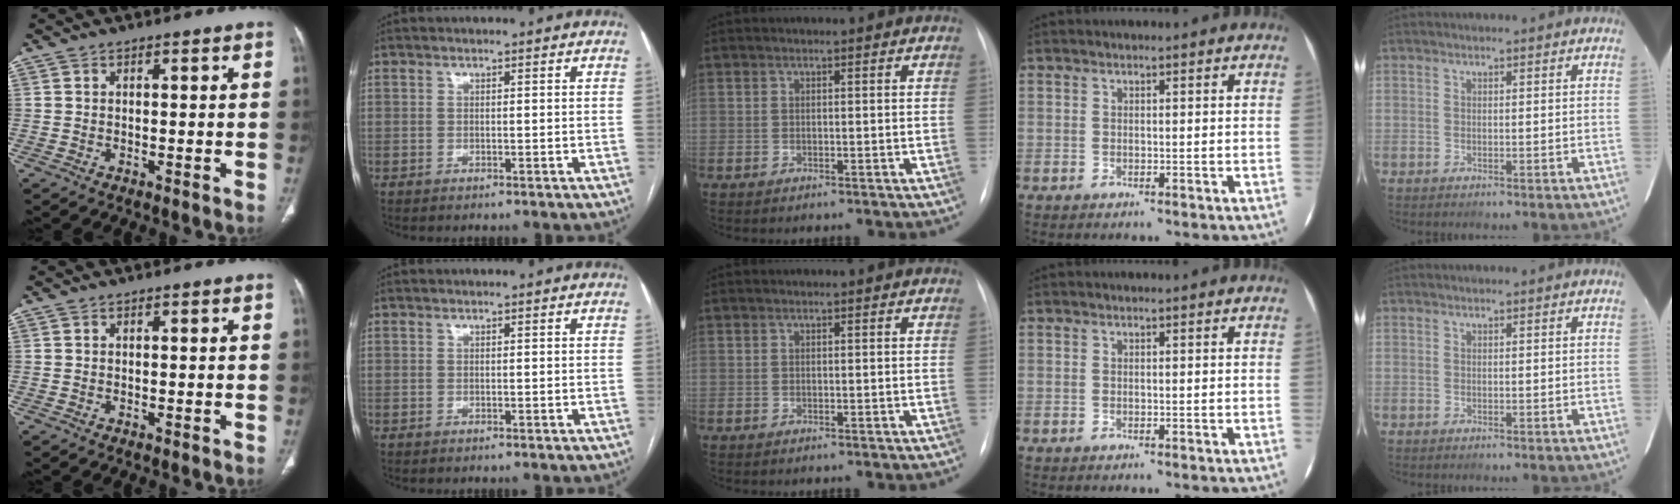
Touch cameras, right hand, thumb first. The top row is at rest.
{}